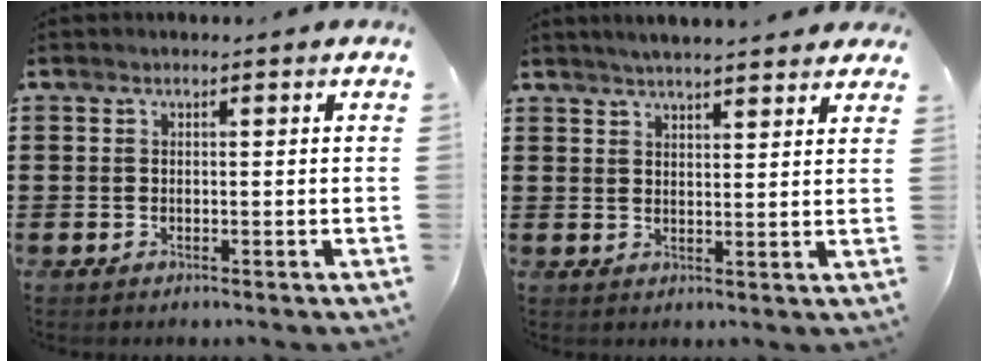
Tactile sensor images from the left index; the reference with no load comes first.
{"total": 3.3, "force": [3.2, -0.2, 0.9], "torque": [-0.026, -0.007, 0.058]}